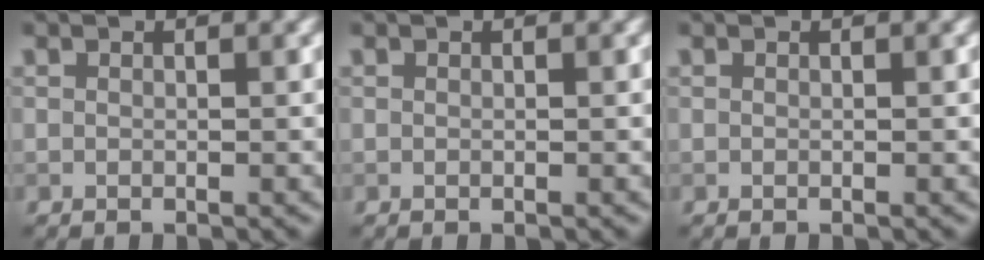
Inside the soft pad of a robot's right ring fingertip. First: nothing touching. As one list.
[{"total": 0.0}, {"total": 0.0}]